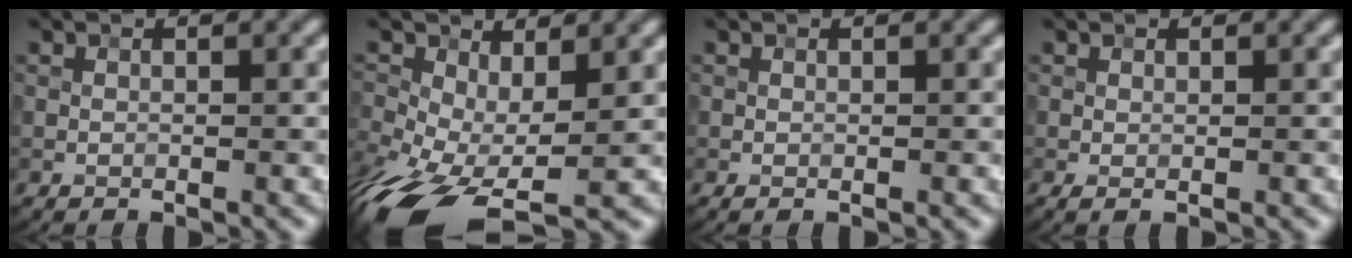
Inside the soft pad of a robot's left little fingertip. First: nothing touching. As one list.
[{"total": 10.7, "force": [-3.8, 5.7, 8.3], "torque": [-0.198, -0.053, -0.047]}, {"total": 0.0}, {"total": 0.5, "force": [0.2, 0.2, 0.5], "torque": [-0.013, 0.001, 0.004]}]